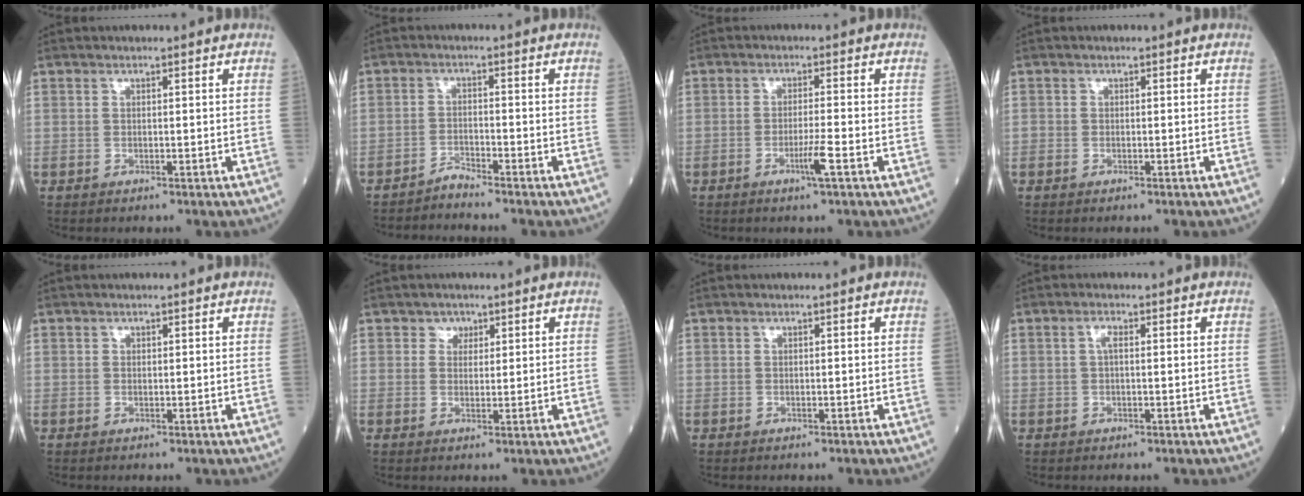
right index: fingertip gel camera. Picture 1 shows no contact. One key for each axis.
{"total": 2.3, "fx": -2.2, "fy": -0.7, "fz": -0.1, "tx": 0.003, "ty": -0.010, "tz": -0.041}
{"total": 3.3, "fx": -1.6, "fy": -0.5, "fz": 2.9, "tx": -0.055, "ty": -0.006, "tz": -0.033}
{"total": 0.6, "fx": -0.5, "fy": 0.3, "fz": 0.1, "tx": -0.004, "ty": 0.001, "tz": -0.012}
{"total": 0.0}
{"total": 1.9, "fx": 1.1, "fy": 1.6, "fz": 0.3, "tx": 0.003, "ty": -0.002, "tz": 0.013}
{"total": 0.0}
{"total": 1.3, "fx": 0.2, "fy": 0.4, "fz": 1.2, "tx": -0.026, "ty": 0.003, "tz": 0.002}